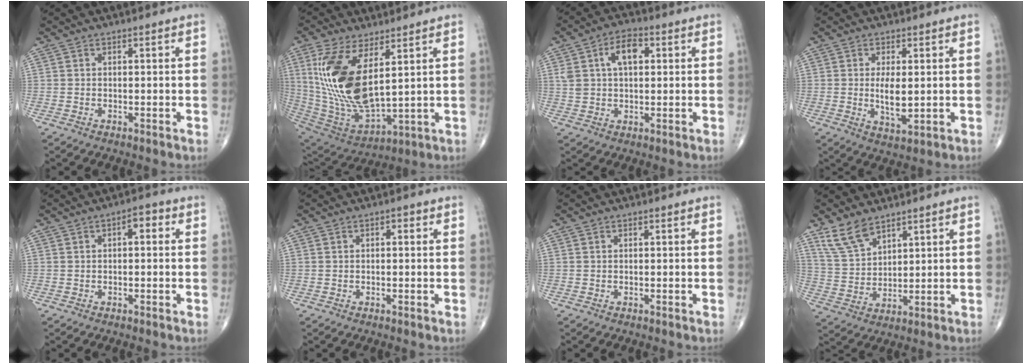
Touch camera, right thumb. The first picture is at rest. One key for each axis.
{"total": 19.1, "fx": 5.6, "fy": 8.3, "fz": 16.3, "tx": -0.332, "ty": -0.033, "tz": 0.125}
{"total": 8.1, "fx": 2.3, "fy": 4.6, "fz": 6.2, "tx": -0.102, "ty": 0.011, "tz": 0.040}
{"total": 5.6, "fx": 0.2, "fy": 2.1, "fz": 5.2, "tx": -0.093, "ty": -0.015, "tz": 0.010}
{"total": 3.1, "fx": 0.7, "fy": 1.5, "fz": 2.7, "tx": -0.031, "ty": 0.010, "tz": 0.002}
{"total": 1.2, "fx": 0.4, "fy": 0.6, "fz": 1.0, "tx": -0.011, "ty": 0.002, "tz": 0.001}
{"total": 0.0}
{"total": 7.8, "fx": 5.7, "fy": 3.7, "fz": 3.8, "tx": -0.063, "ty": -0.025, "tz": 0.123}